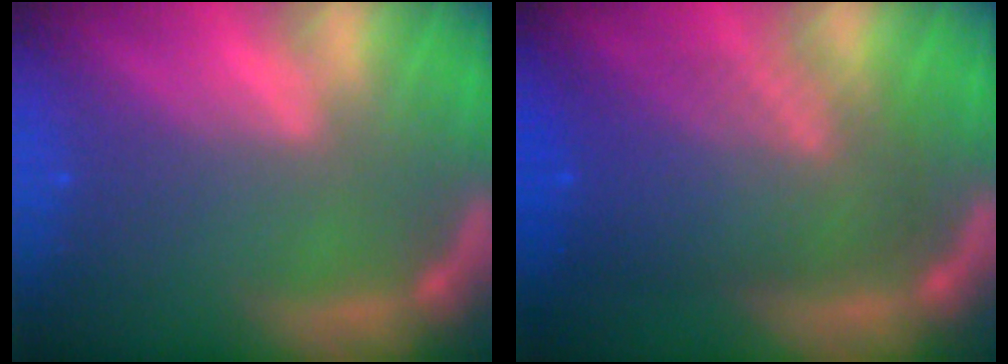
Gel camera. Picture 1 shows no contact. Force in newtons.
{"total": 9.0}